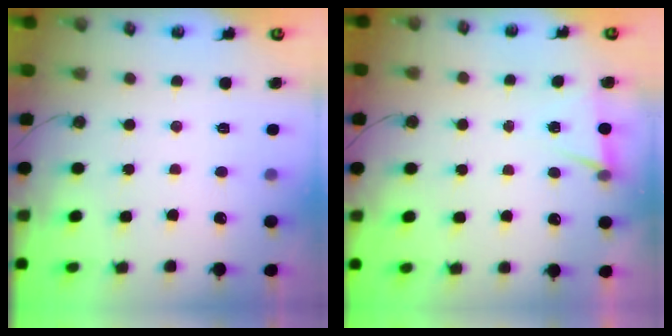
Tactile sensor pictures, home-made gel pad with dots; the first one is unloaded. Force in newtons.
{"total": 4.6, "press": 1.6, "slide": 4.3}